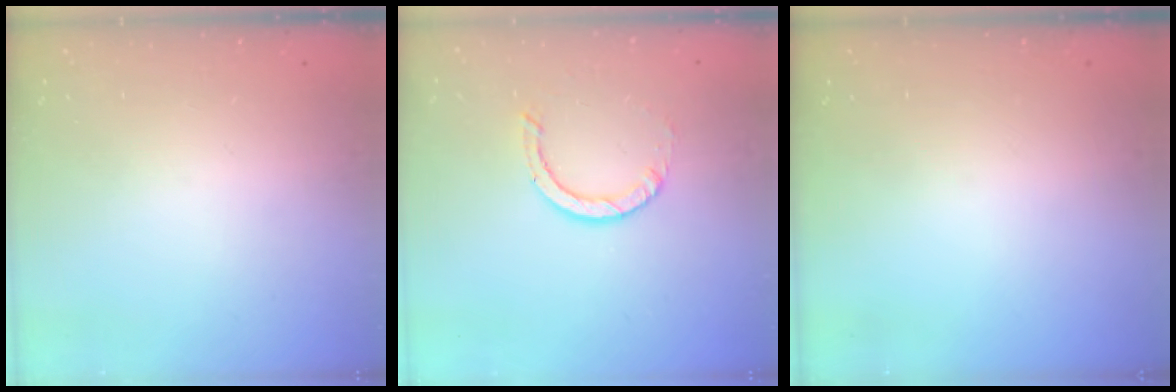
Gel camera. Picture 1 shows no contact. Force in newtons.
{"total": 2.9, "press": 2.9, "slide": 0.2}
{"total": 0.0}